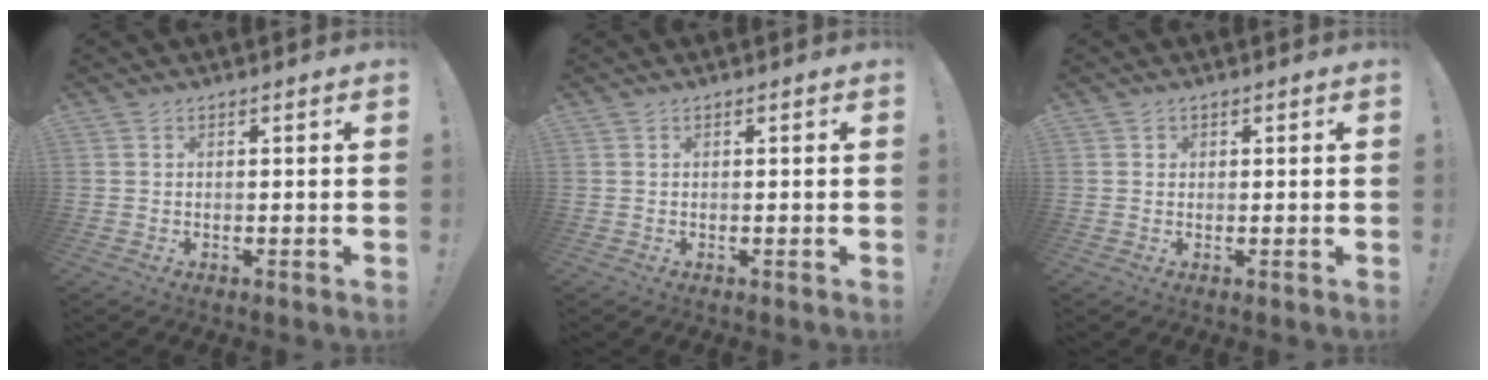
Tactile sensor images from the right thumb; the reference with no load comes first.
{"total": 0.0}
{"total": 0.9, "force": [0.4, 0.8, 0.1], "torque": [0.000, 0.000, 0.008]}